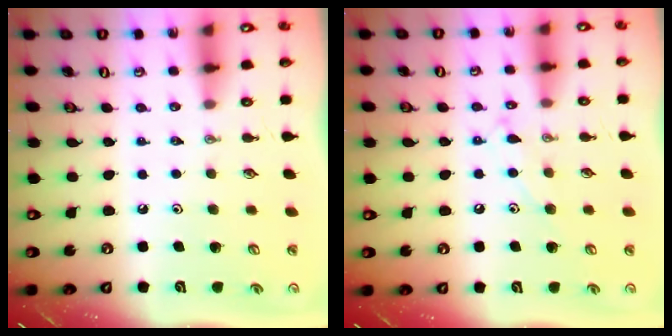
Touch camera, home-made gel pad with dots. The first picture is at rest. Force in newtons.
{"total": 8.3, "press": 8.3, "slide": 0.6}